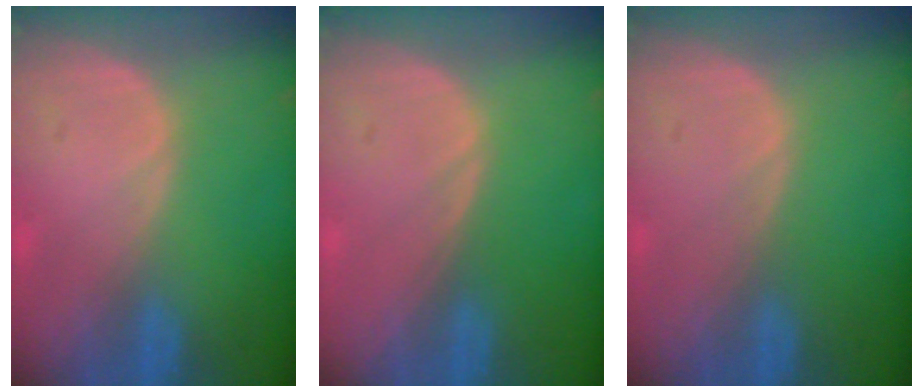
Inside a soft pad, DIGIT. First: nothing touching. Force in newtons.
{"total": 0.0}
{"total": 0.0}